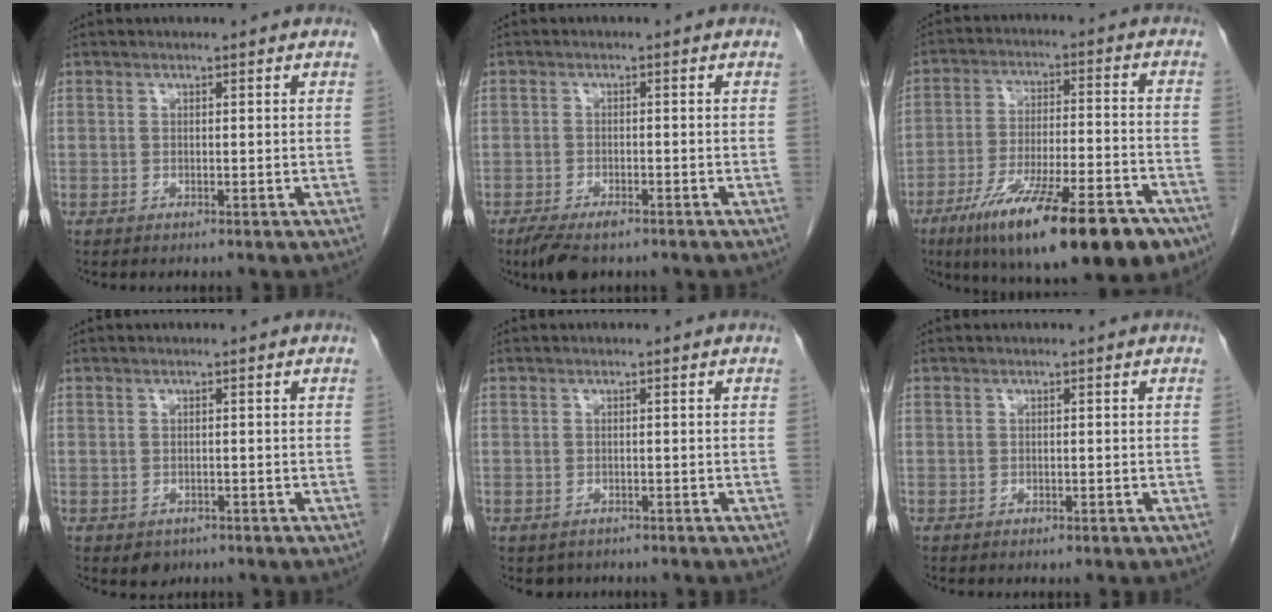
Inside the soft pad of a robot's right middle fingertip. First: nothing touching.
{"total": 5.1, "force": [-3.6, 1.8, 3.0], "torque": [-0.054, -0.008, -0.060]}
{"total": 22.2, "force": [-14.1, 4.5, 16.6], "torque": [-0.219, -0.019, -0.222]}
{"total": 2.1, "force": [-1.2, 1.6, 0.7], "torque": [-0.008, 0.001, -0.009]}
{"total": 1.6, "force": [-1.2, 1.0, 0.2], "torque": [-0.010, -0.001, -0.013]}
{"total": 0.5, "force": [-0.3, 0.3, 0.3], "torque": [-0.008, 0.000, -0.001]}